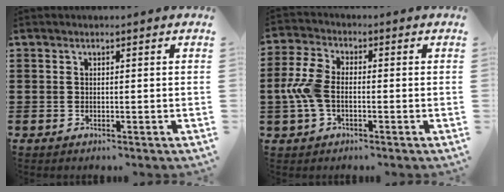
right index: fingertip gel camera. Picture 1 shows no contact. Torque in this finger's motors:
{"motor_torque": [1.33, -0.48, 0.86, 0.21]}